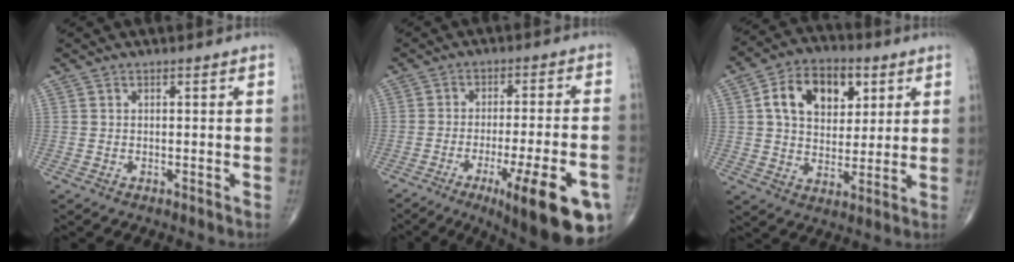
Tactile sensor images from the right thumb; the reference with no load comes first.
{"total": 20.6, "force": [-9.6, 4.6, 17.6], "torque": [-0.194, 0.022, -0.130]}
{"total": 13.8, "force": [4.5, 9.2, 9.3], "torque": [-0.120, -0.002, 0.072]}